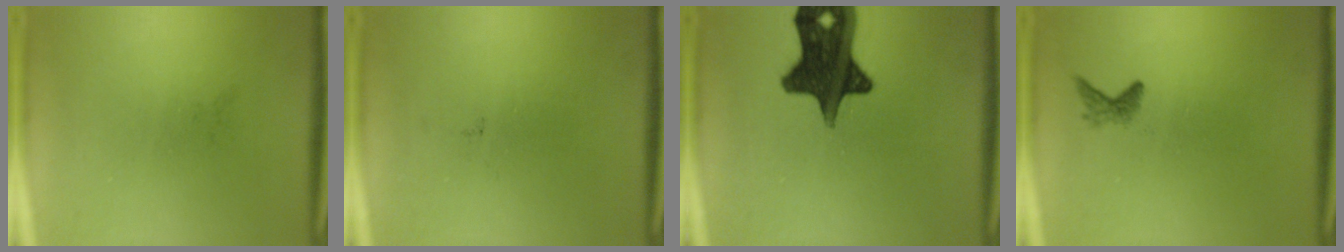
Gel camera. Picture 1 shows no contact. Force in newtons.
{"total": 0.0}
{"total": 15.3}
{"total": 1.1}